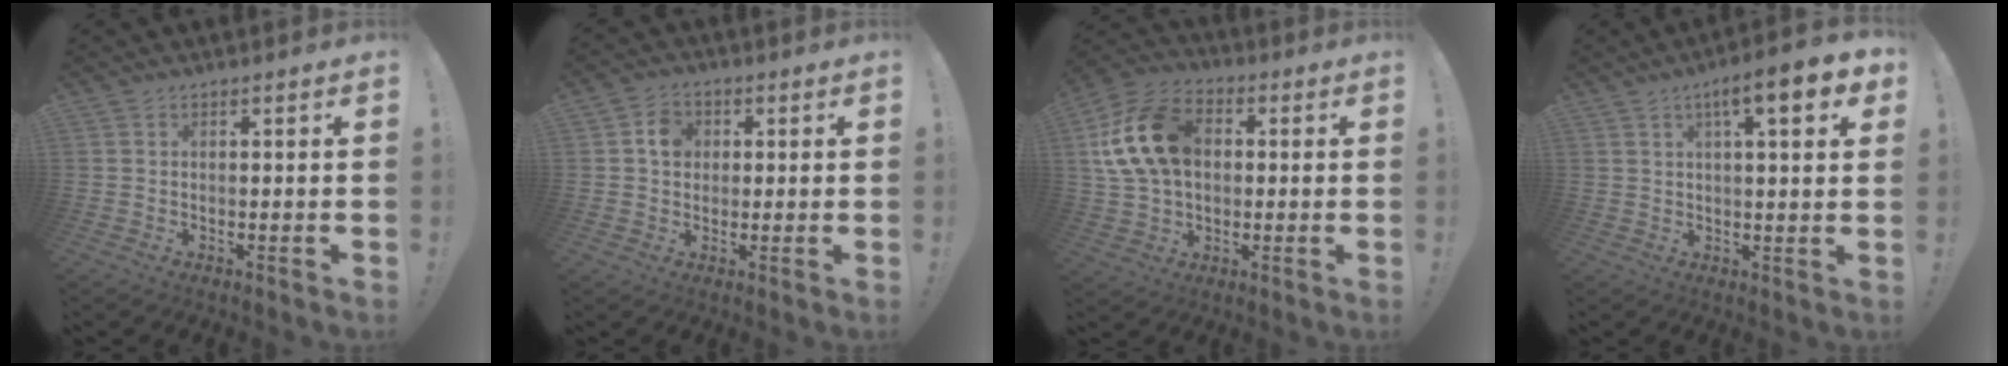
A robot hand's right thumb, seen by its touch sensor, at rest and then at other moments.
{"total": 5.4, "force": [1.0, 4.6, 2.6], "torque": [-0.029, 0.003, 0.015]}
{"total": 18.4, "force": [3.3, 13.1, 12.5], "torque": [-0.219, 0.009, 0.068]}
{"total": 9.4, "force": [4.1, 1.8, 8.3], "torque": [-0.108, -0.020, 0.060]}